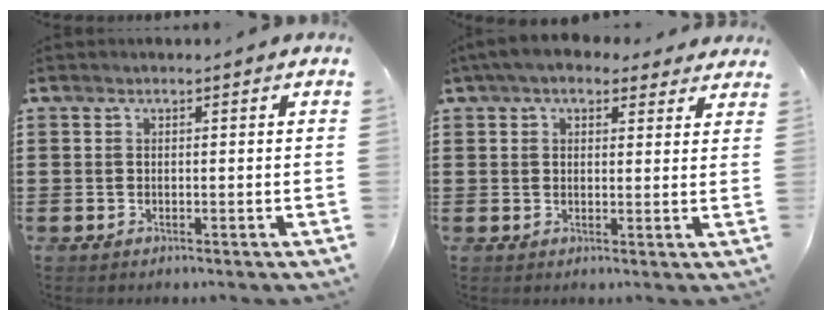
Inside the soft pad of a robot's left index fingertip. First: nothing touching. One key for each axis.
{"total": 4.7, "fx": 3.7, "fy": 1.9, "fz": 2.2, "tx": -0.056, "ty": 0.002, "tz": 0.068}